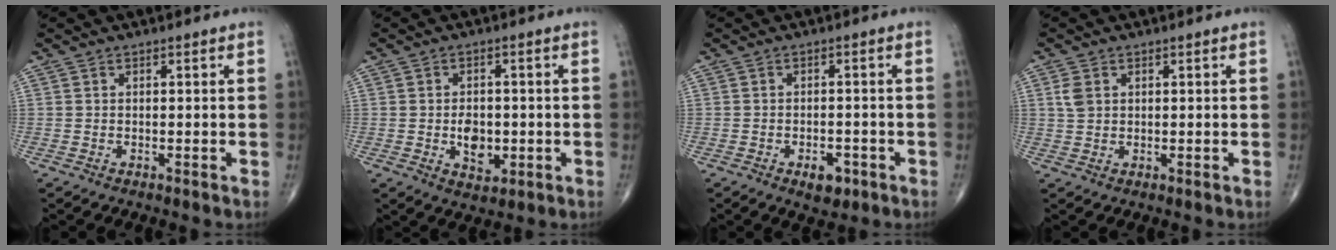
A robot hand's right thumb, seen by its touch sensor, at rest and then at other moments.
{"total": 5.8, "force": [-0.8, 3.9, 4.2], "torque": [-0.048, -0.002, -0.008]}
{"total": 3.9, "force": [-1.9, 2.2, 2.5], "torque": [-0.025, 0.007, -0.024]}
{"total": 2.8, "force": [0.9, 2.0, 1.7], "torque": [-0.033, 0.002, 0.021]}